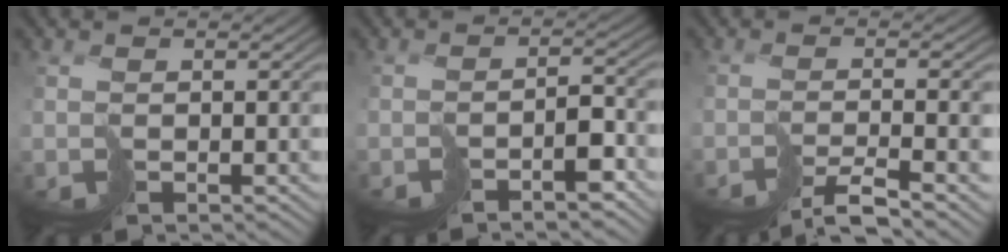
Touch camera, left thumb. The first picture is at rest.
{"total": 3.4, "force": [-2.8, 0.5, 1.8], "torque": [-0.012, 0.007, -0.048]}
{"total": 4.6, "force": [-3.5, -0.2, 2.9], "torque": [-0.040, 0.000, -0.059]}